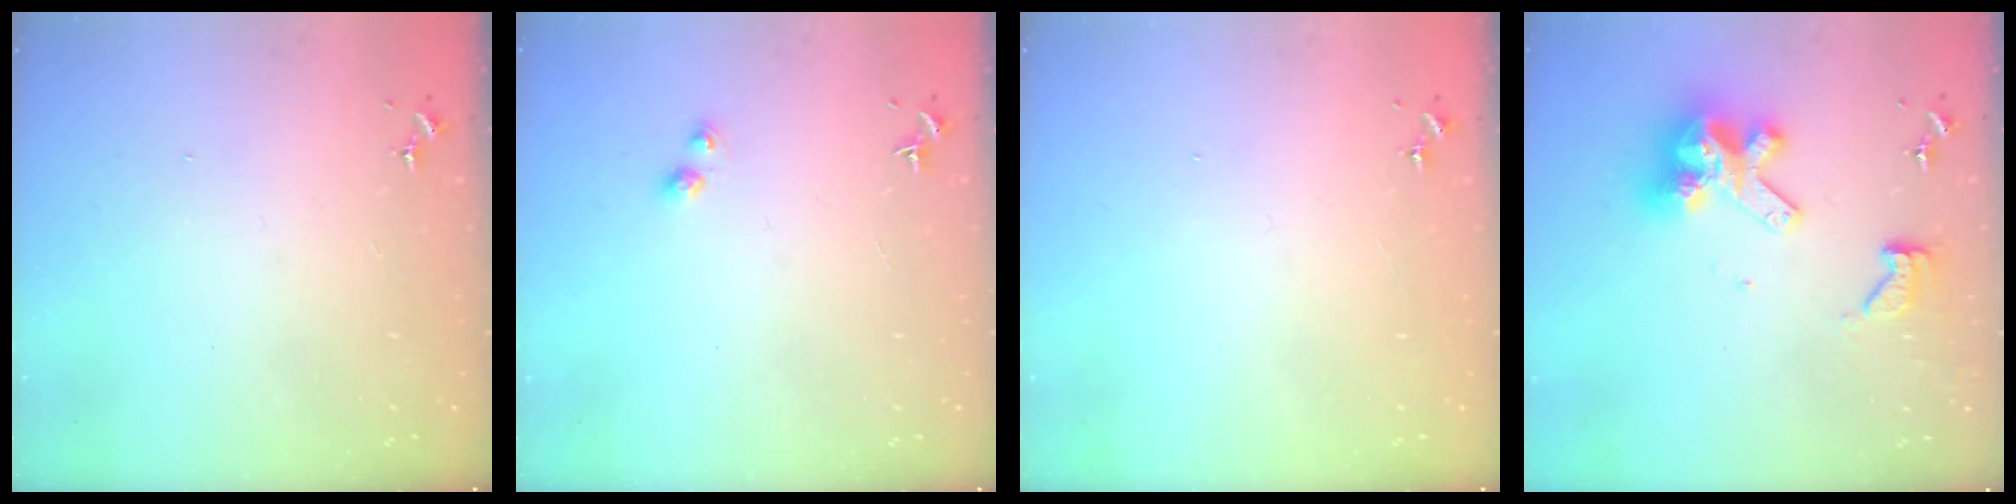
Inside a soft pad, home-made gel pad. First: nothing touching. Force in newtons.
{"total": 2.7, "press": 2.7, "slide": 0.3}
{"total": 0.0}
{"total": 14.5, "press": 14.4, "slide": 1.8}